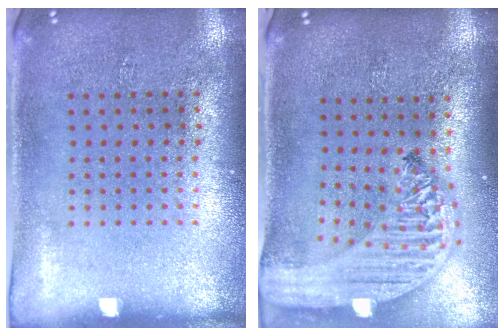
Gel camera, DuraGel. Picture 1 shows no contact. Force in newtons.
{"total": 3.1, "press": 2.4, "slide": 1.9}